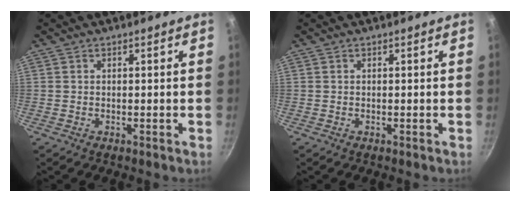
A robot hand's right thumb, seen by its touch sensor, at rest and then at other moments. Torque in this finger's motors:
{"motor_torque": [-0.38, 0.03, -0.29, 0.30, 0.00]}